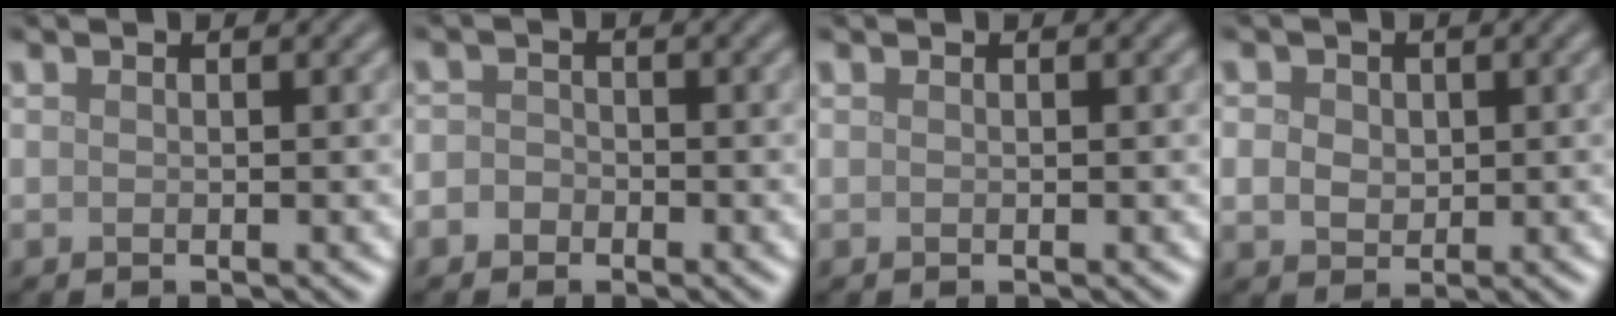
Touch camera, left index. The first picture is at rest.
{"total": 1.6, "force": [-0.7, 1.4, 0.4], "torque": [0.013, 0.004, -0.019]}
{"total": 0.0}
{"total": 2.9, "force": [0.6, 2.4, 1.4], "torque": [-0.026, 0.009, 0.004]}